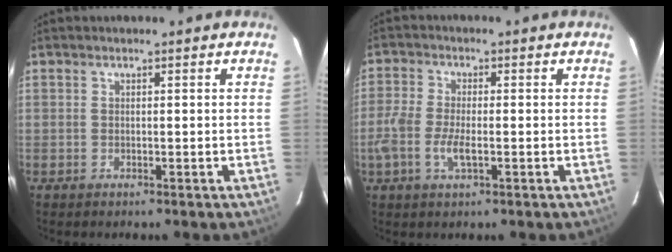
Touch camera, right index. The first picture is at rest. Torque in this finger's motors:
{"motor_torque": [0.78, -0.45, 0.52, 0.13]}